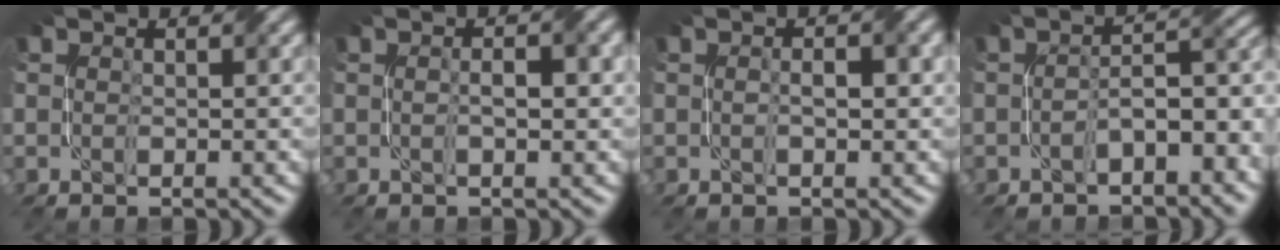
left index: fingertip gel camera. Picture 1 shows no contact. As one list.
[{"total": 2.3, "force": [0.1, 0.6, 2.2], "torque": [-0.031, -0.001, -0.002]}, {"total": 1.9, "force": [0.0, 0.5, 1.8], "torque": [-0.030, 0.003, -0.001]}, {"total": 5.0, "force": [-2.2, 1.8, 4.2], "torque": [-0.061, 0.014, -0.040]}]